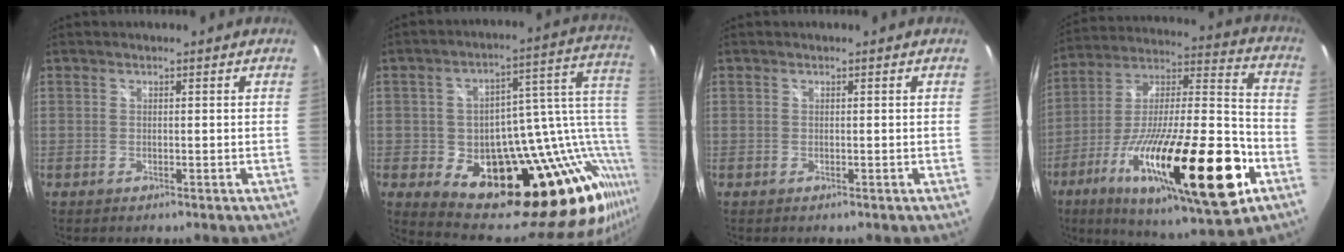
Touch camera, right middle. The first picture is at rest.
{"total": 31.4, "force": [-6.2, 17.7, 25.2], "torque": [-0.369, 0.019, -0.065]}
{"total": 0.0}
{"total": 33.1, "force": [-13.8, 7.8, 29.1], "torque": [-0.485, -0.053, -0.228]}